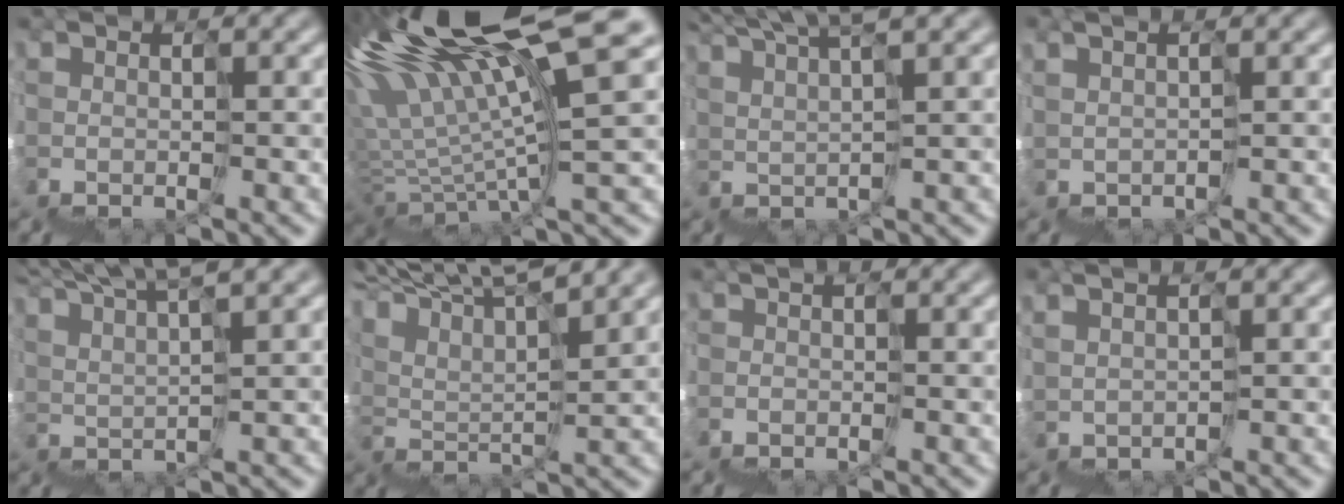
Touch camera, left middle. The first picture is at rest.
{"total": 11.8, "force": [5.8, 1.7, 10.2], "torque": [-0.205, 0.024, 0.120]}
{"total": 5.5, "force": [5.2, -0.1, 1.7], "torque": [-0.041, 0.028, 0.090]}
{"total": 1.1, "force": [1.1, -0.1, 0.1], "torque": [-0.018, 0.007, 0.019]}
{"total": 6.7, "force": [6.2, 0.2, 2.4], "torque": [-0.050, 0.027, 0.102]}
{"total": 8.5, "force": [8.1, 0.4, 2.5], "torque": [-0.056, 0.036, 0.128]}
{"total": 2.3, "force": [-1.6, 1.0, 1.4], "torque": [-0.022, -0.019, -0.030]}
{"total": 0.9, "force": [0.9, -0.2, -0.1], "torque": [-0.014, 0.006, 0.013]}